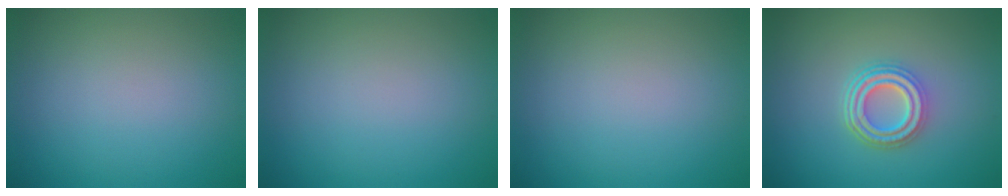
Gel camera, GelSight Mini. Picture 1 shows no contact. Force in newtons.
{"total": 0.0}
{"total": 0.0}
{"total": 4.6, "press": 3.3, "slide": 3.2}